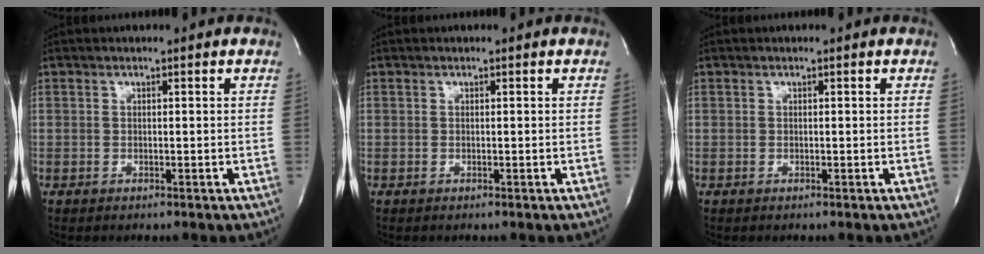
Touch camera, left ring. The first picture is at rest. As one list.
[{"total": 0.0}, {"total": 0.0}]